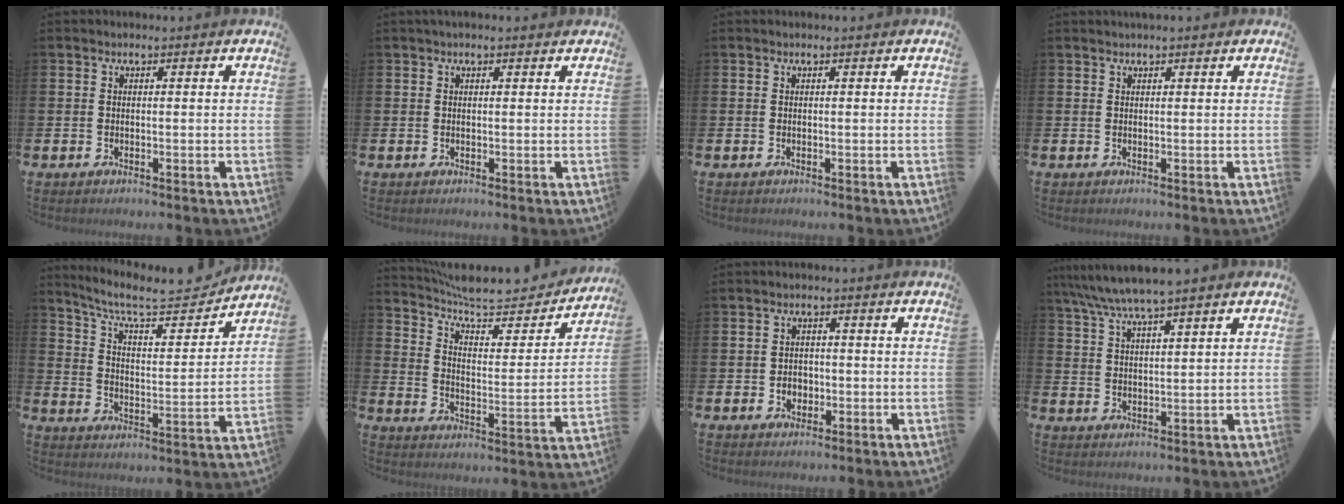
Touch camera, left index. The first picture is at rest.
{"total": 0.8, "force": [0.7, 0.1, 0.5], "torque": [-0.005, 0.002, 0.011]}
{"total": 0.0}
{"total": 1.0, "force": [1.0, 0.1, 0.3], "torque": [0.010, -0.003, 0.014]}
{"total": 8.9, "force": [8.1, 1.8, 3.2], "torque": [-0.088, -0.058, 0.138]}
{"total": 8.3, "force": [7.6, 1.9, 2.6], "torque": [-0.068, -0.062, 0.127]}
{"total": 2.2, "force": [-0.5, 2.0, 0.8], "torque": [-0.012, 0.003, -0.016]}
{"total": 6.3, "force": [5.7, 0.1, 2.7], "torque": [-0.071, -0.018, 0.101]}